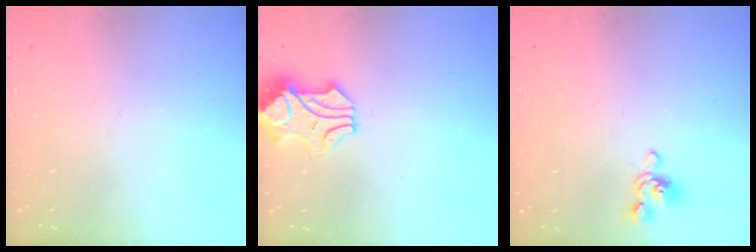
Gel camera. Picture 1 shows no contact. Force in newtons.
{"total": 1.2, "press": 0.7, "slide": 1.0}
{"total": 1.5, "press": 1.2, "slide": 1.0}